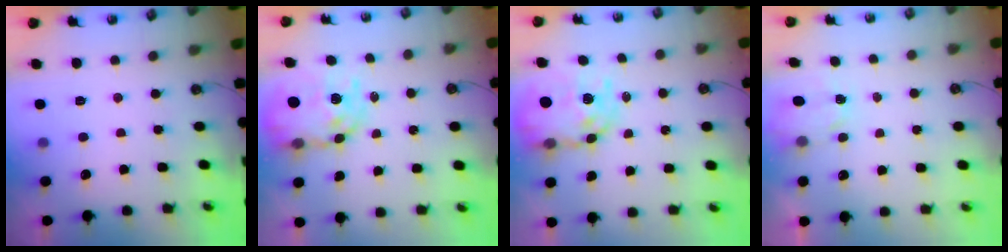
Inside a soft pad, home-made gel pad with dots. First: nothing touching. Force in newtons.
{"total": 13.3, "press": 13.2, "slide": 1.1}
{"total": 13.3, "press": 13.2, "slide": 1.1}
{"total": 2.6, "press": 2.6, "slide": 0.4}